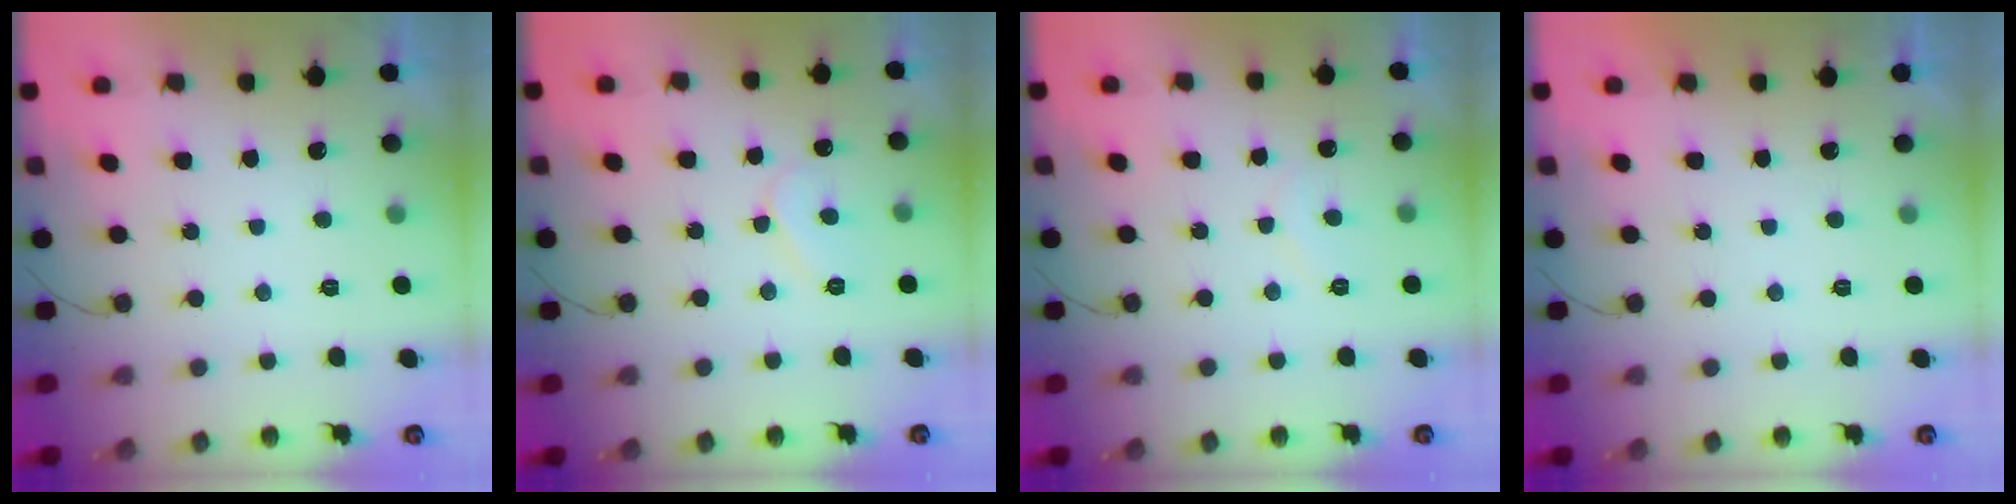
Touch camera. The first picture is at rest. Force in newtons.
{"total": 6.6, "press": 6.6, "slide": 0.5}
{"total": 5.3, "press": 5.3, "slide": 0.4}
{"total": 1.9, "press": 1.9, "slide": 0.1}